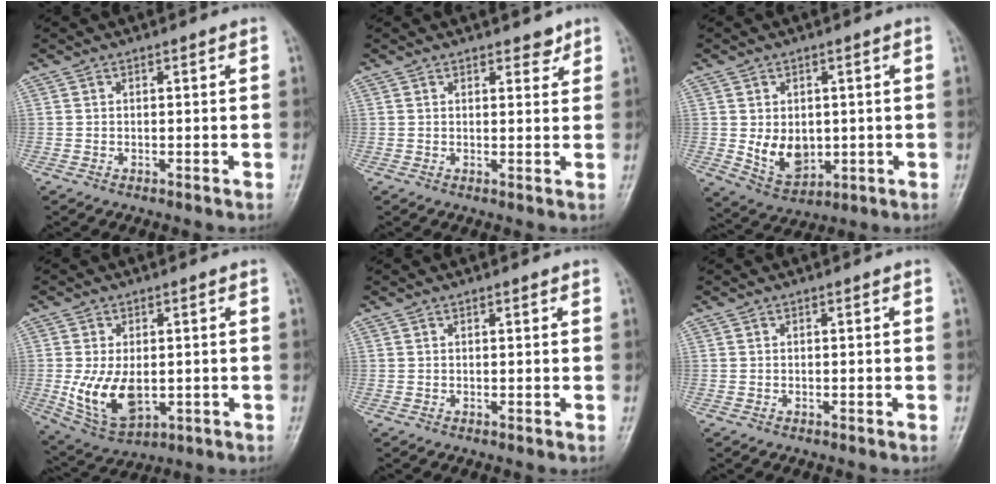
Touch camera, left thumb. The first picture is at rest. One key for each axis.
{"total": 2.6, "fx": 2.0, "fy": 1.2, "fz": 1.1, "tx": 0.002, "ty": -0.011, "tz": 0.024}
{"total": 7.5, "fx": -0.1, "fy": 5.6, "fz": 5.1, "tx": -0.062, "ty": -0.016, "tz": 0.018}
{"total": 10.3, "fx": -1.0, "fy": 6.1, "fz": 8.2, "tx": -0.147, "ty": -0.015, "tz": -0.002}
{"total": 0.7, "fx": 0.5, "fy": 0.2, "fz": 0.4, "tx": -0.007, "ty": -0.002, "tz": 0.007}
{"total": 0.0}